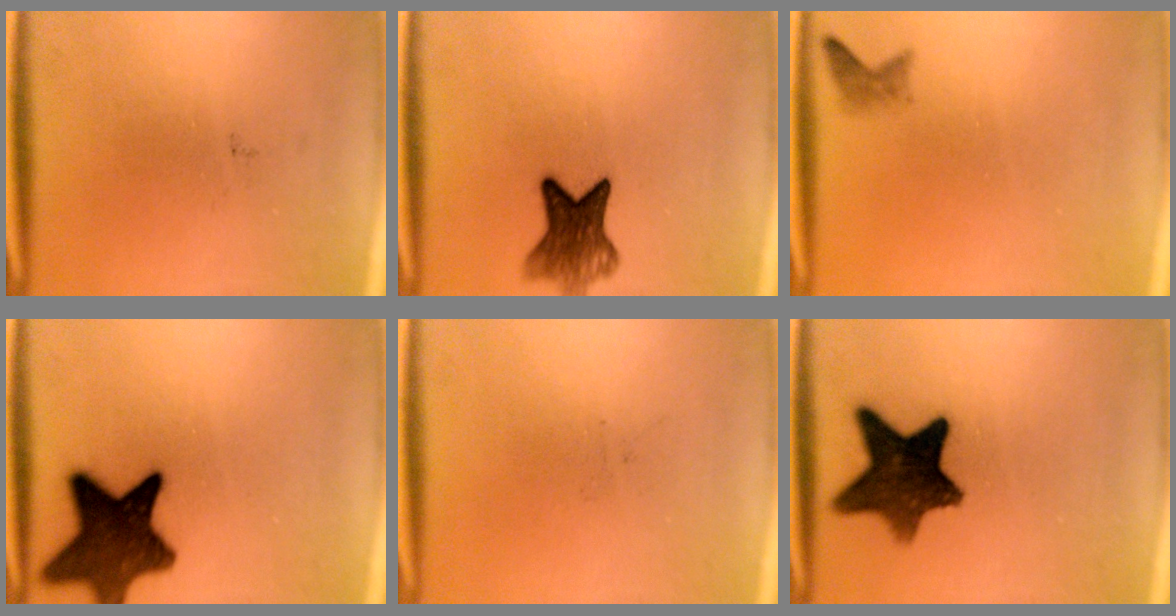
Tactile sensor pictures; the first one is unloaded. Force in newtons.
{"total": 7.3}
{"total": 1.3}
{"total": 13.6}
{"total": 0.0}
{"total": 11.8}